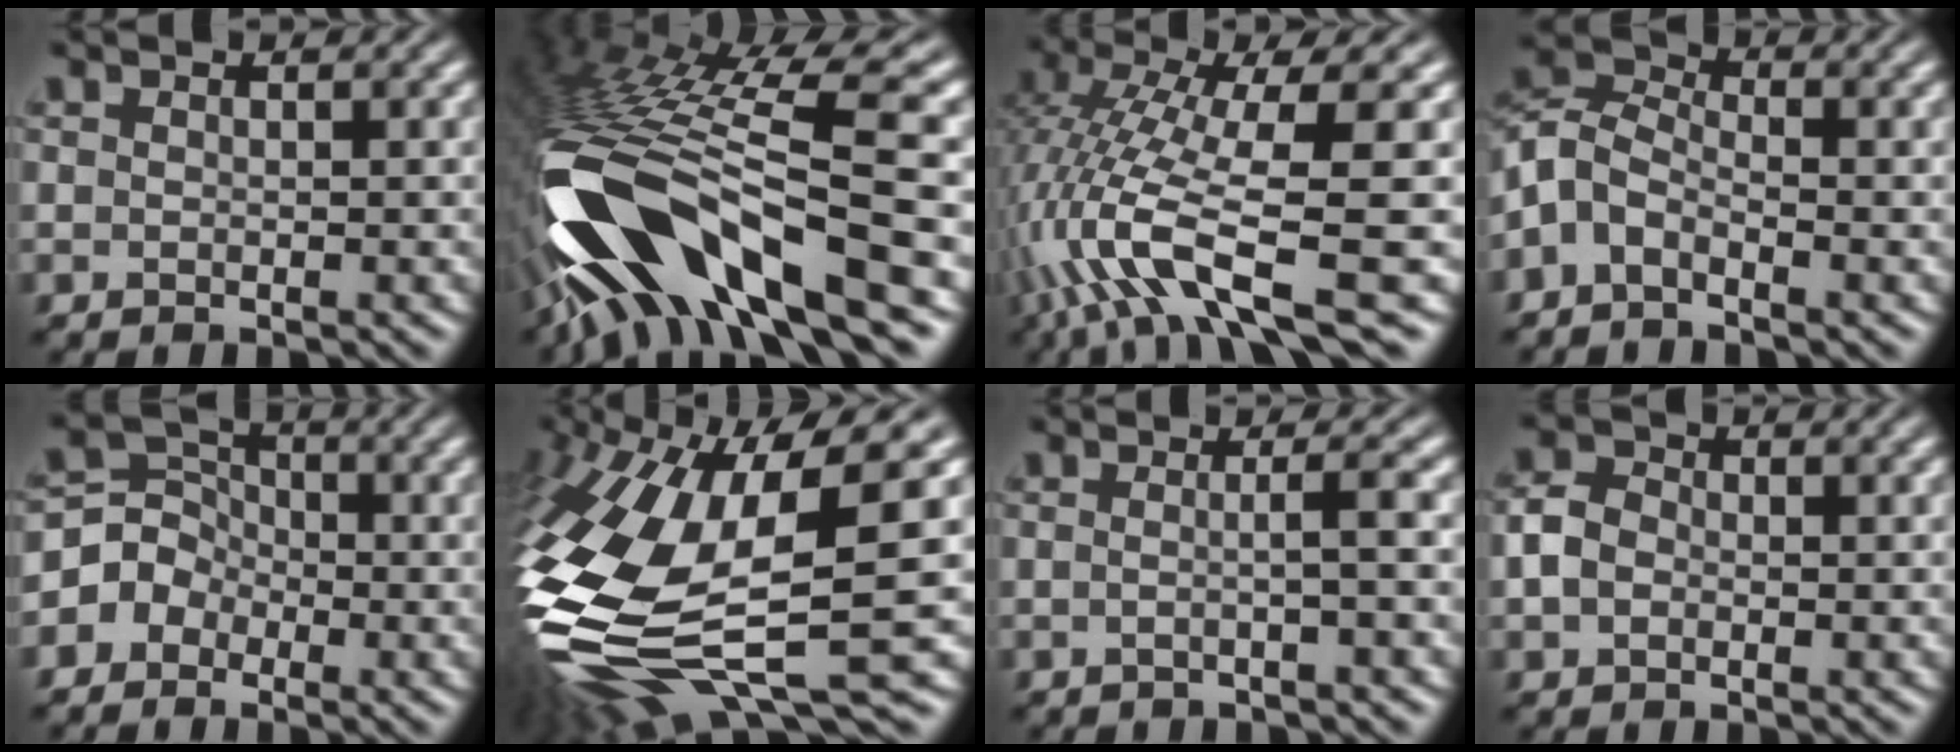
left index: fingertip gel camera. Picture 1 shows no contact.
{"total": 14.5, "force": [-6.0, 4.5, 12.5], "torque": [-0.236, 0.007, -0.092]}
{"total": 11.9, "force": [-3.8, 3.1, 10.9], "torque": [-0.228, 0.002, -0.067]}
{"total": 4.2, "force": [-2.1, 2.4, 2.7], "torque": [-0.058, 0.008, -0.059]}
{"total": 3.4, "force": [-1.4, 3.0, 0.9], "torque": [0.000, 0.009, -0.039]}
{"total": 16.0, "force": [-2.0, 5.7, 14.7], "torque": [-0.334, -0.018, -0.023]}
{"total": 2.2, "force": [-0.2, 0.7, 2.1], "torque": [-0.026, 0.001, -0.013]}
{"total": 2.7, "force": [-0.3, 2.2, 1.6], "torque": [-0.036, 0.002, -0.013]}